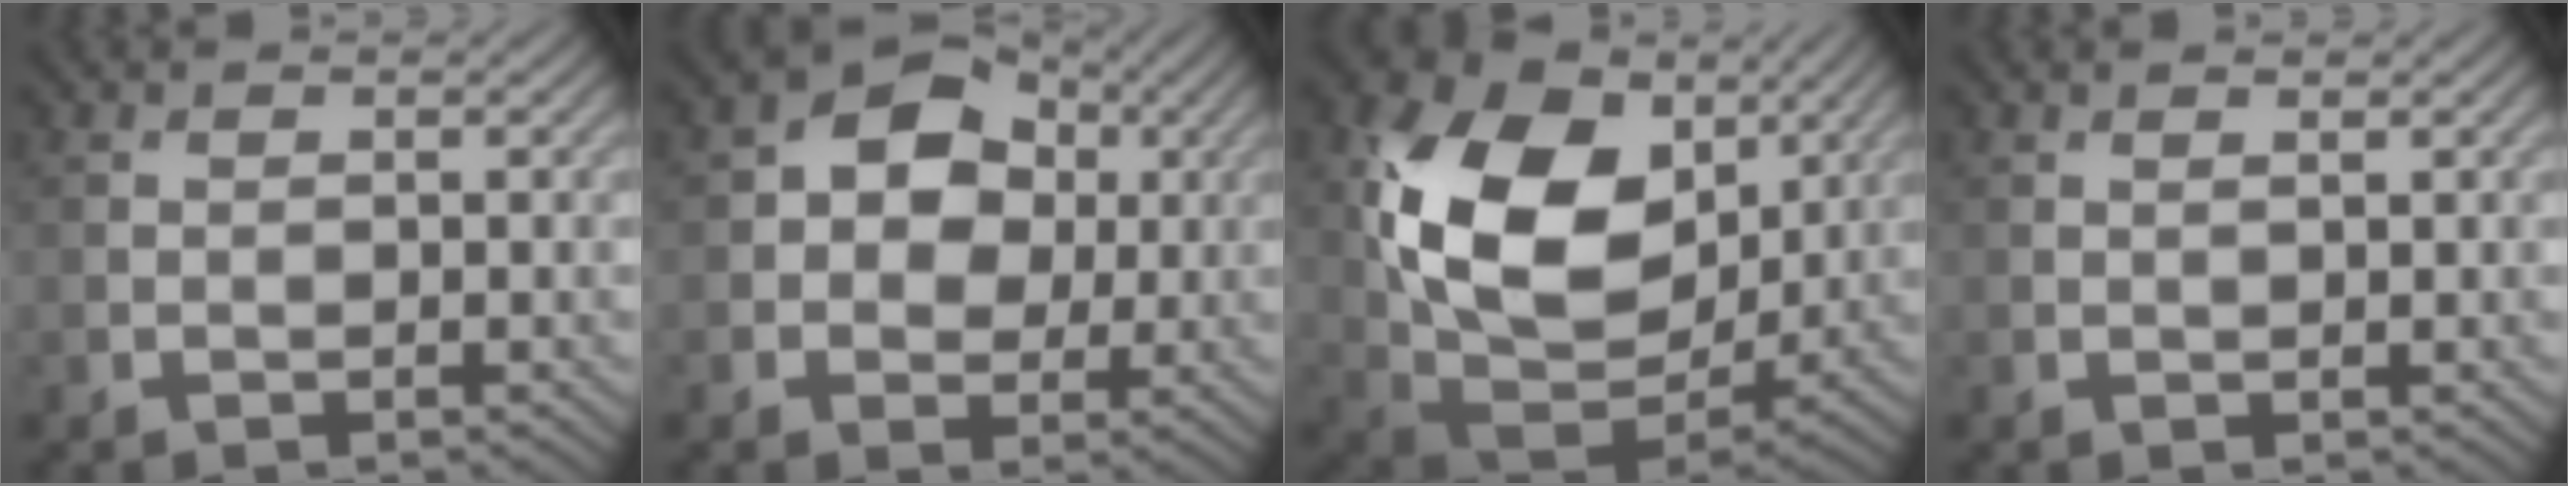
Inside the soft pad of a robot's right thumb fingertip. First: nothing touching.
{"total": 7.6, "force": [1.3, 6.0, 4.4], "torque": [-0.075, 0.013, -0.001]}
{"total": 16.8, "force": [4.6, 11.5, 11.3], "torque": [-0.237, 0.007, 0.096]}
{"total": 0.6, "force": [0.5, 0.0, 0.4], "torque": [-0.010, 0.001, 0.006]}